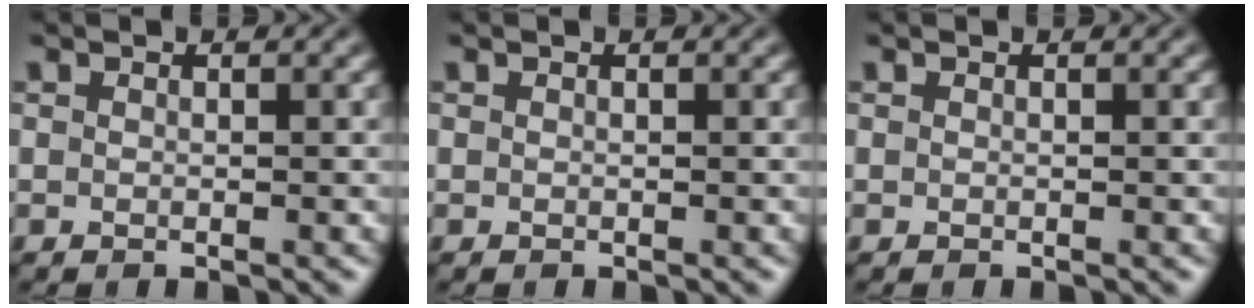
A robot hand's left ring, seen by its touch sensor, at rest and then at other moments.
{"total": 0.0}
{"total": 0.0}